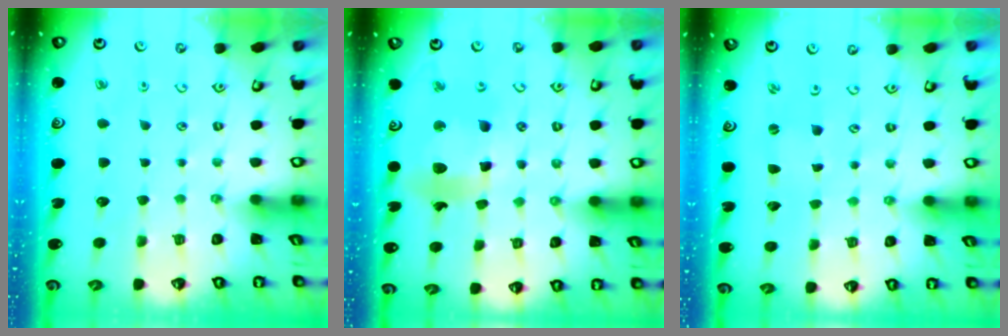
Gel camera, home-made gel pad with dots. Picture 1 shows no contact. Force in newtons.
{"total": 13.9, "press": 13.8, "slide": 1.8}
{"total": 0.7, "press": 0.6, "slide": 0.1}